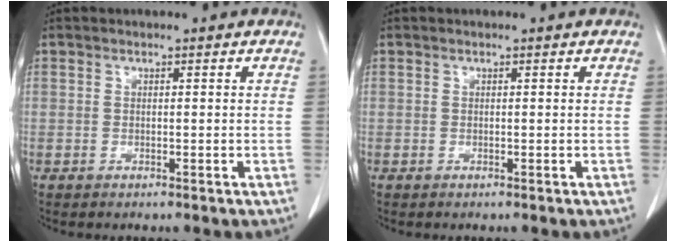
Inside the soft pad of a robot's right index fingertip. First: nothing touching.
{"total": 0.0}